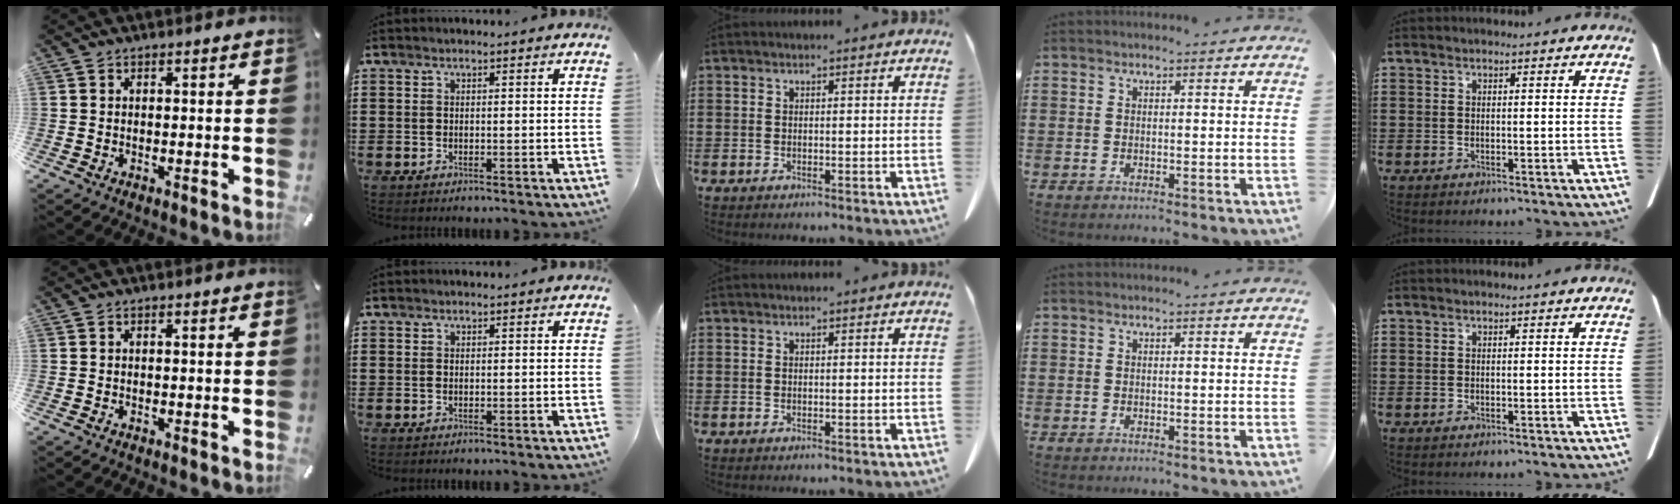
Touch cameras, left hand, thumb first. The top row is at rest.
{}